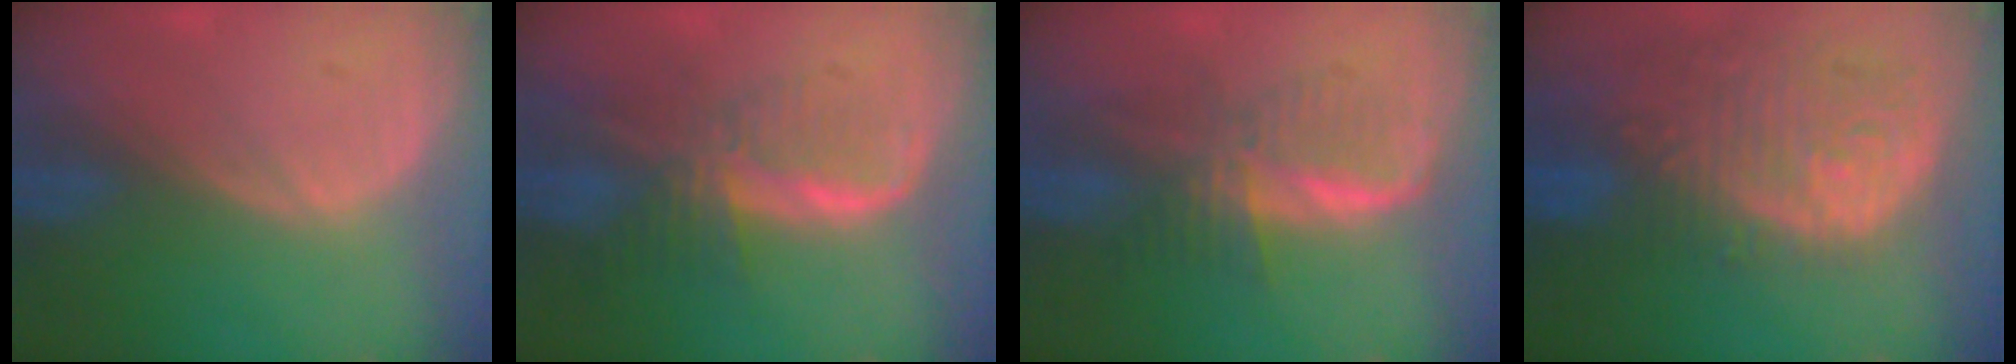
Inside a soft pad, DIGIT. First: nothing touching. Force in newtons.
{"total": 7.9, "press": 6.9, "slide": 3.9}
{"total": 5.9, "press": 5.8, "slide": 0.8}
{"total": 13.7, "press": 11.4, "slide": 7.6}